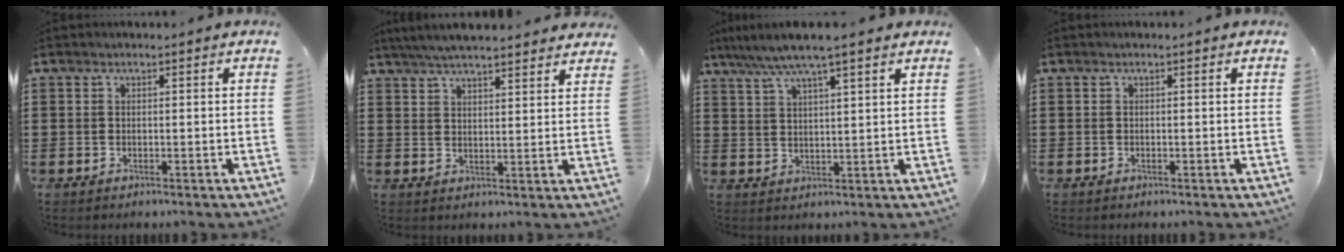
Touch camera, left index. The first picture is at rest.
{"total": 5.2, "force": [4.9, 0.1, 1.7], "torque": [-0.047, -0.012, 0.089]}
{"total": 5.6, "force": [4.4, -0.1, 3.4], "torque": [-0.079, -0.017, 0.076]}
{"total": 0.0}